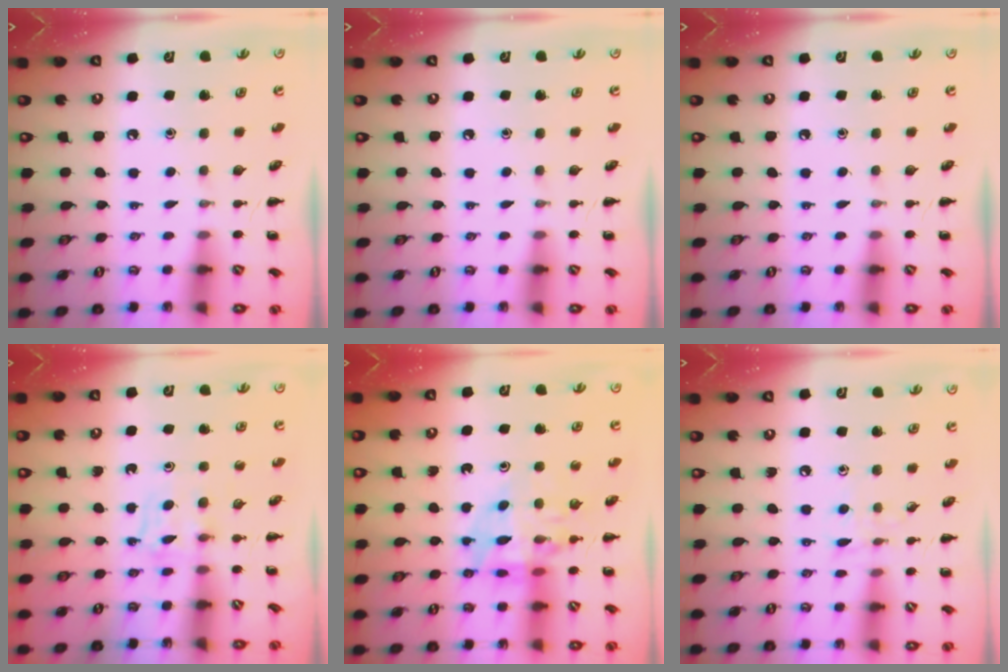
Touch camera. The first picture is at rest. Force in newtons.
{"total": 0.0}
{"total": 0.0}
{"total": 4.1, "press": 3.9, "slide": 1.4}
{"total": 10.5, "press": 10.1, "slide": 3.0}
{"total": 6.1, "press": 5.7, "slide": 2.1}